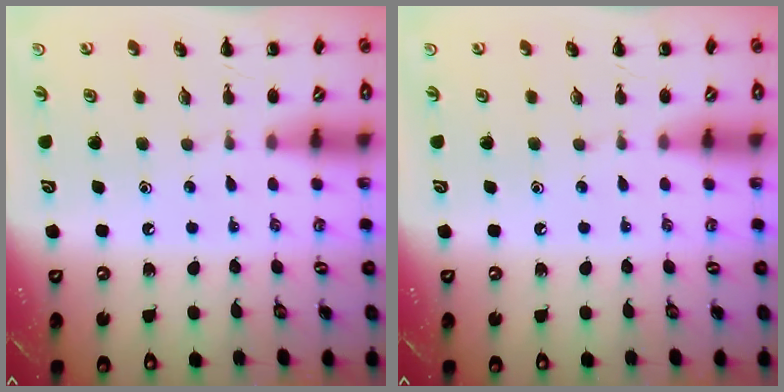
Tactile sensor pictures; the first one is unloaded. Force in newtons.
{"total": 0.0}